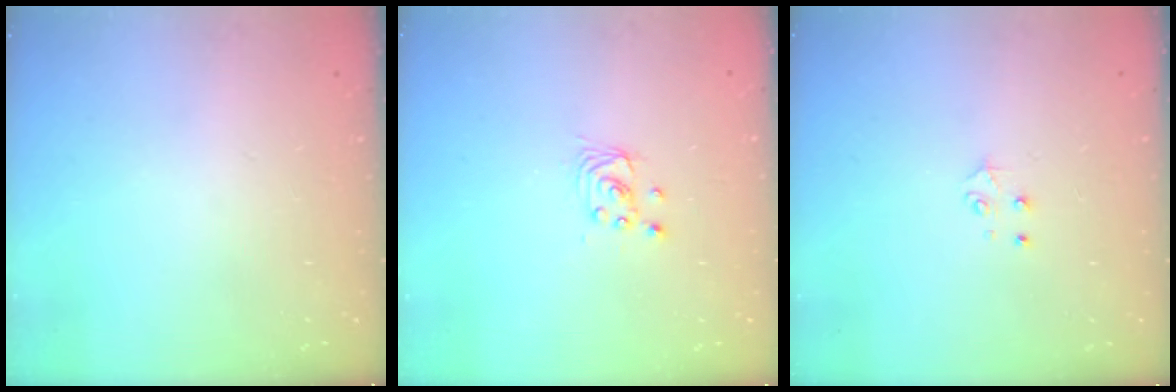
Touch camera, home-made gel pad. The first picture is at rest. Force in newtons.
{"total": 2.4, "press": 2.4, "slide": 0.2}
{"total": 3.7, "press": 3.7, "slide": 0.4}